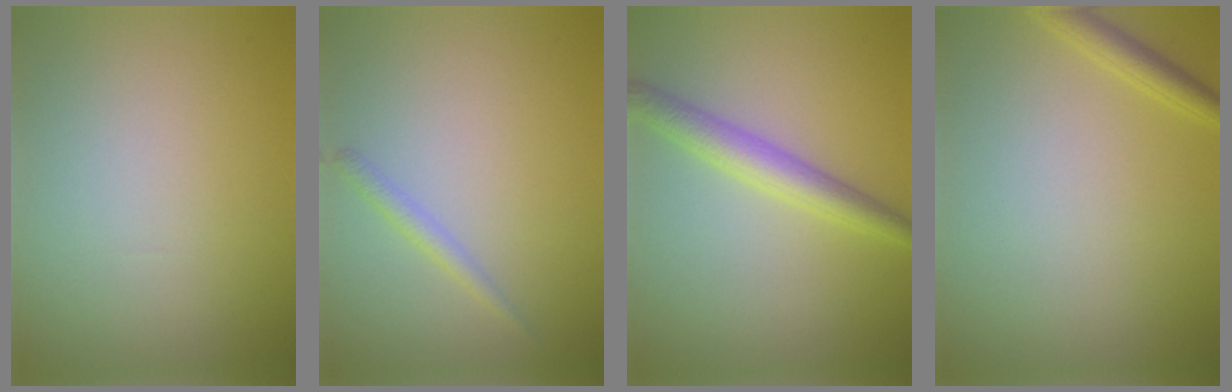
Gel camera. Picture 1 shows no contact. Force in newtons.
{"total": 1.4, "press": 1.4, "slide": 0.1}
{"total": 3.4, "press": 3.4, "slide": 0.1}
{"total": 1.8, "press": 1.8, "slide": 0.1}